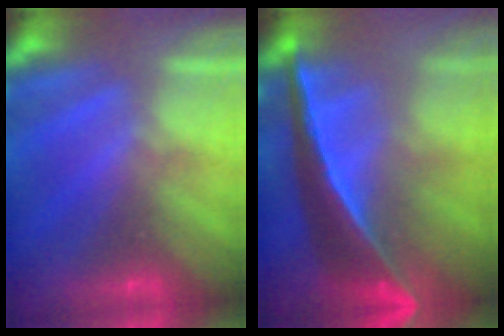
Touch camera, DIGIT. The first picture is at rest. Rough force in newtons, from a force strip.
{"total": 7.4}